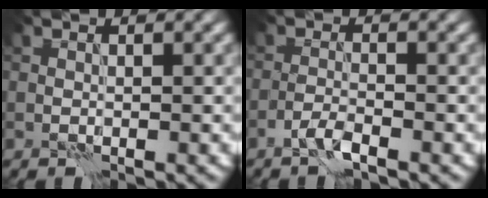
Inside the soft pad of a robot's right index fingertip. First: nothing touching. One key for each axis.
{"total": 1.3, "fx": -1.0, "fy": 0.0, "fz": 0.9, "tx": -0.018, "ty": 0.004, "tz": -0.024}